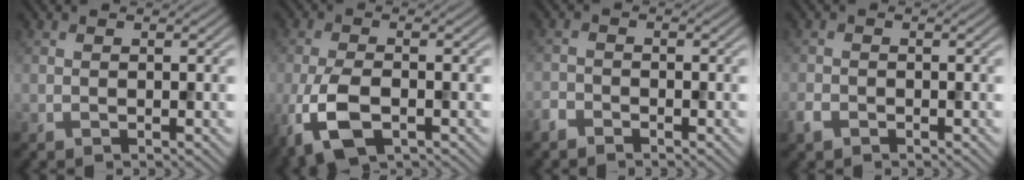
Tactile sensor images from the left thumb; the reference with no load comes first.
{"total": 6.9, "force": [-2.8, 3.1, 5.4], "torque": [-0.130, -0.013, -0.059]}
{"total": 1.8, "force": [-1.6, 0.7, 0.4], "torque": [-0.009, -0.002, -0.040]}
{"total": 1.8, "force": [-1.2, 1.1, 0.7], "torque": [-0.017, -0.004, -0.030]}